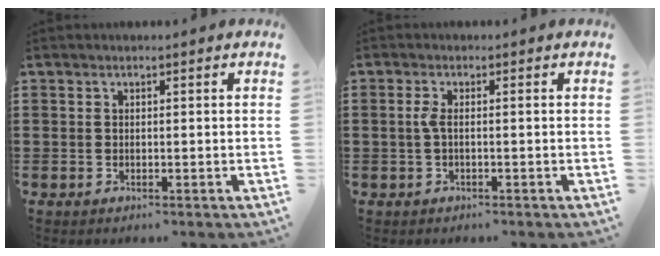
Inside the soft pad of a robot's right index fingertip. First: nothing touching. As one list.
[{"total": 2.0, "force": [-0.2, 0.3, 2.0], "torque": [-0.047, -0.005, -0.007]}]